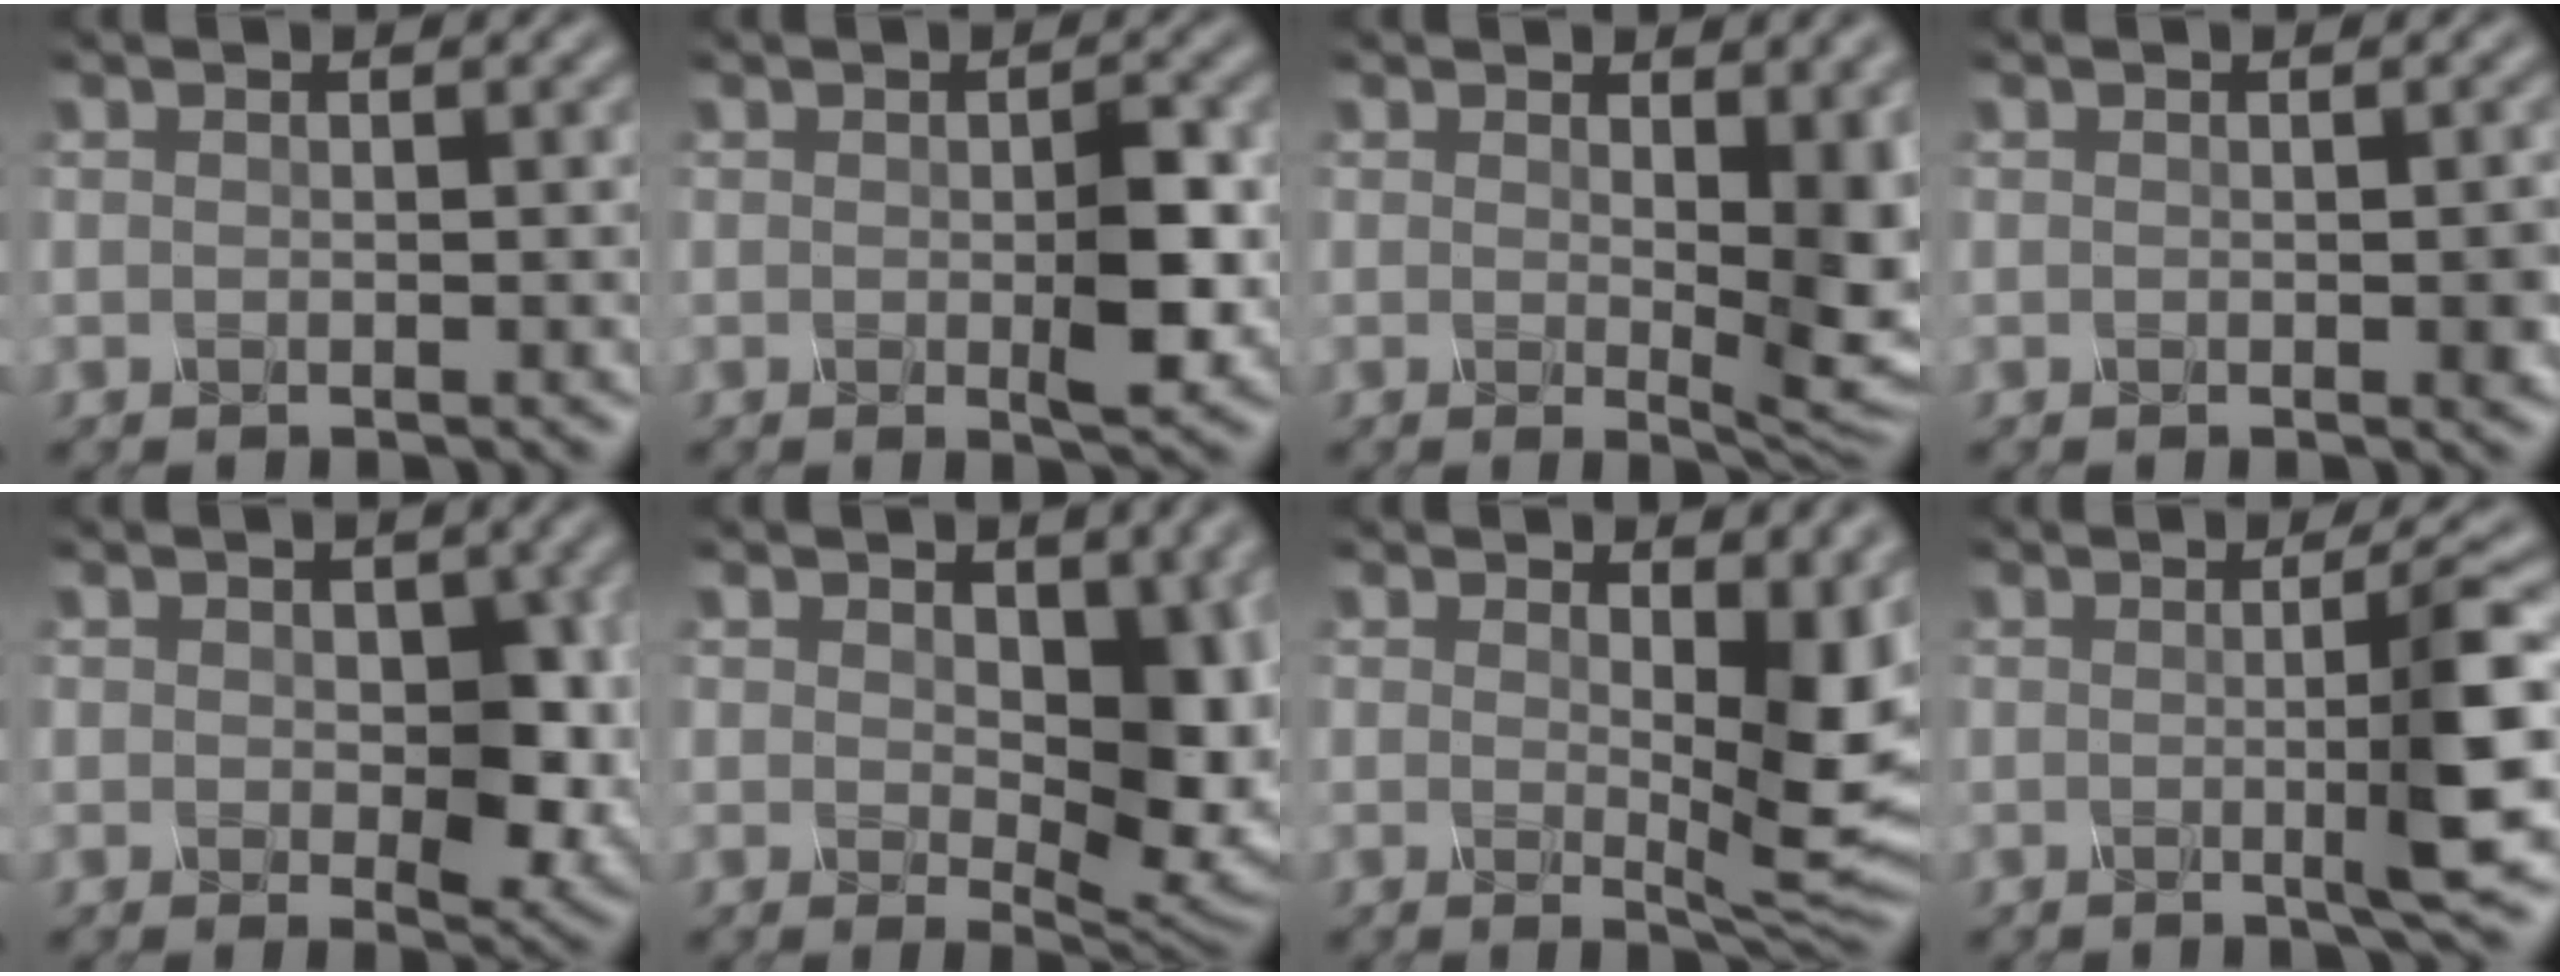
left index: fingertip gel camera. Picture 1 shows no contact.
{"total": 3.2, "force": [-0.6, 0.6, 3.1], "torque": [-0.063, -0.001, -0.006]}
{"total": 9.0, "force": [0.3, 4.0, 8.0], "torque": [-0.112, -0.003, 0.015]}
{"total": 1.2, "force": [-0.5, 0.1, 1.1], "torque": [-0.025, 0.000, -0.002]}
{"total": 4.6, "force": [-0.4, 2.7, 3.7], "torque": [-0.058, -0.003, -0.001]}
{"total": 8.5, "force": [0.2, 5.0, 6.9], "torque": [-0.111, -0.007, 0.016]}
{"total": 9.4, "force": [0.7, 3.7, 8.6], "torque": [-0.136, -0.002, 0.019]}
{"total": 4.8, "force": [-0.2, 0.2, 4.8], "torque": [-0.077, -0.001, -0.005]}